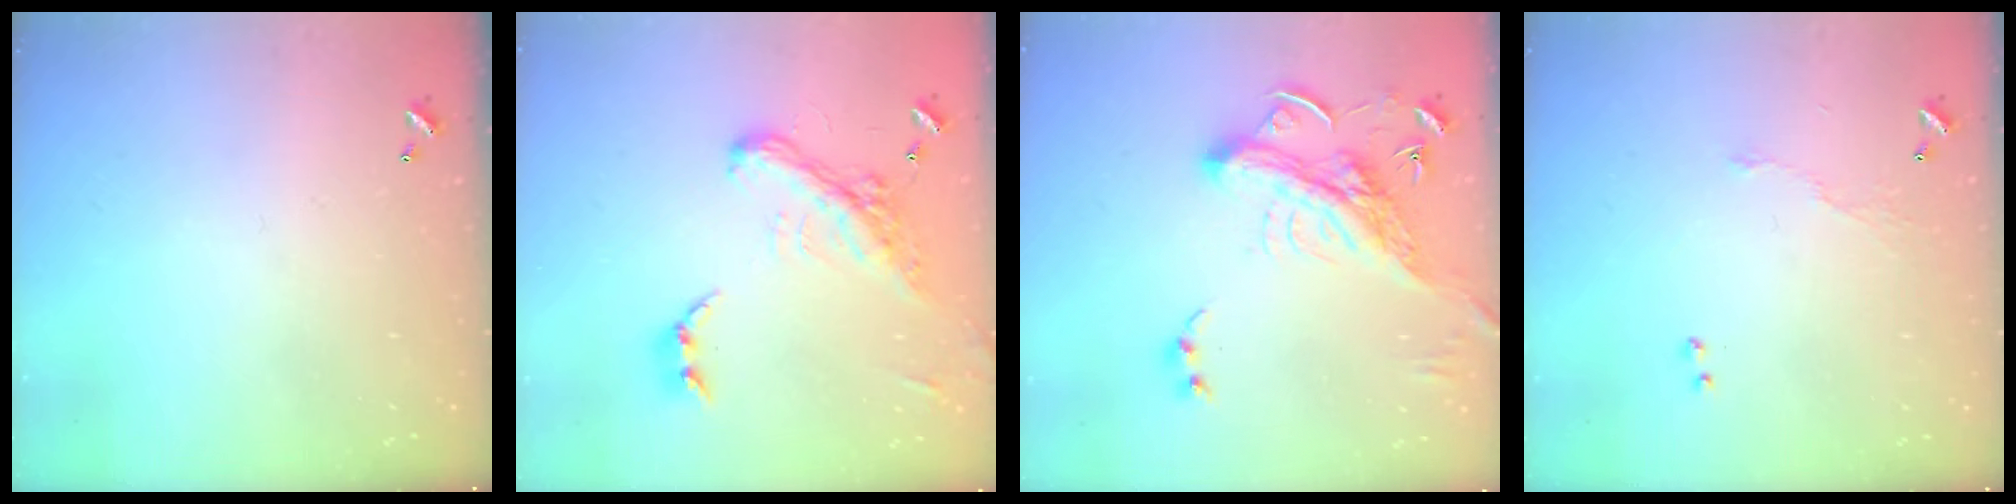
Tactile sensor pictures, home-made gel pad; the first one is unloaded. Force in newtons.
{"total": 6.3, "press": 6.0, "slide": 1.8}
{"total": 6.4, "press": 6.2, "slide": 1.6}
{"total": 5.9, "press": 5.8, "slide": 1.0}